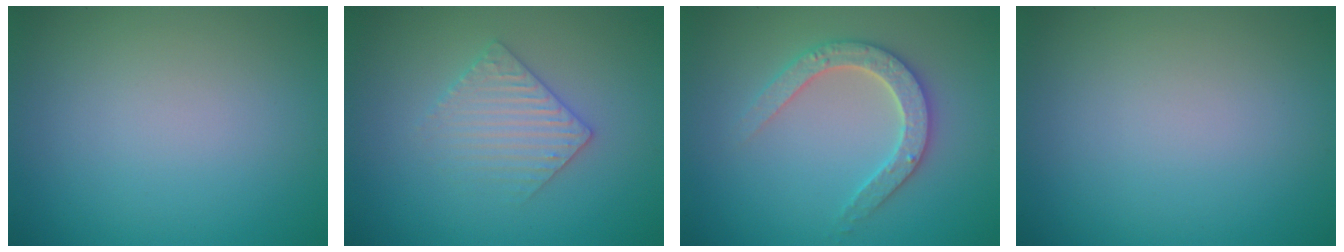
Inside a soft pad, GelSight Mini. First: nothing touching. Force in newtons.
{"total": 3.0, "press": 2.9, "slide": 0.6}
{"total": 3.8, "press": 3.7, "slide": 0.8}
{"total": 0.0}